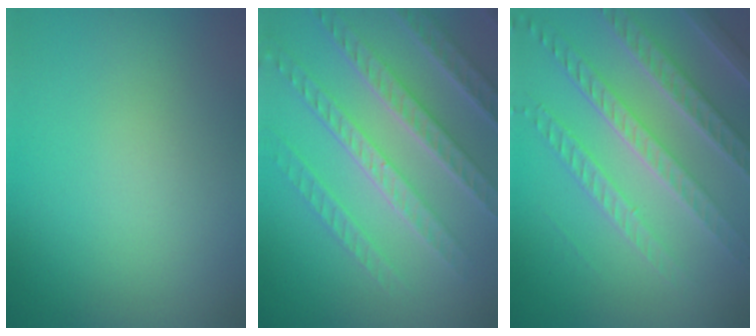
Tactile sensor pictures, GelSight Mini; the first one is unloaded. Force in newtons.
{"total": 7.2, "press": 5.5, "slide": 4.6}
{"total": 6.1, "press": 5.0, "slide": 3.5}